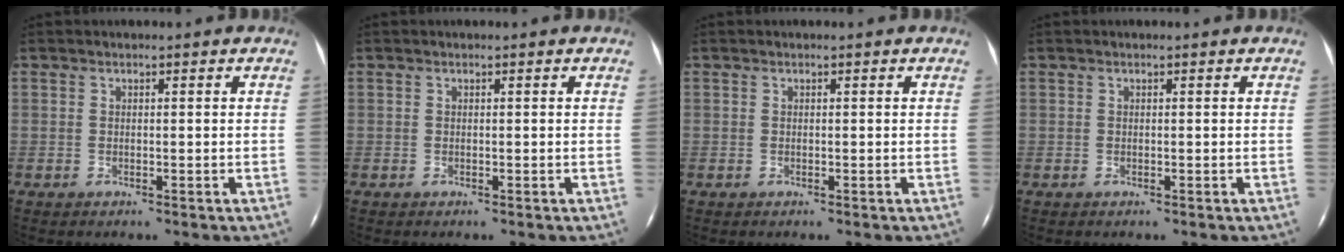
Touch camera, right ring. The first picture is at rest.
{"total": 0.0}
{"total": 0.0}
{"total": 0.0}